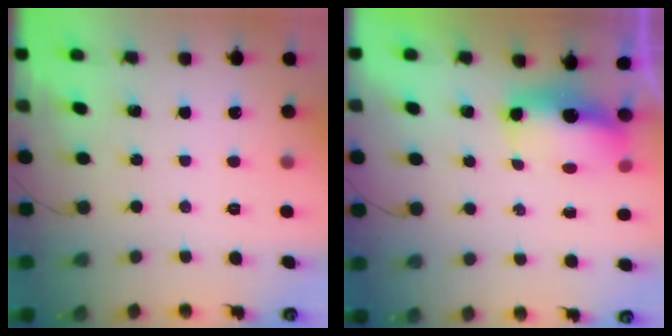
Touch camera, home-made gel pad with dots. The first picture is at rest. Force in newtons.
{"total": 9.5, "press": 9.5, "slide": 0.5}